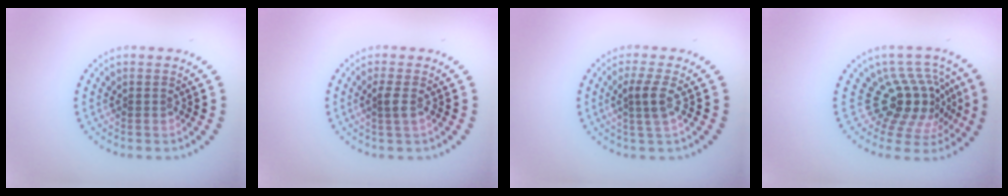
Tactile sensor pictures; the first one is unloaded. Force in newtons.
{"total": 1.3, "press": 1.1, "slide": 0.7}
{"total": 2.0, "press": 1.7, "slide": 1.2}
{"total": 5.3, "press": 3.7, "slide": 3.8}